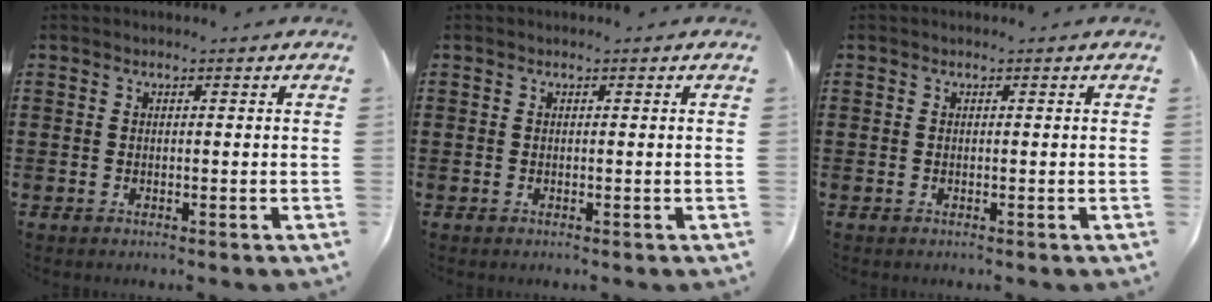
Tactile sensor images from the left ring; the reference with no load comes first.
{"total": 0.0}
{"total": 0.0}